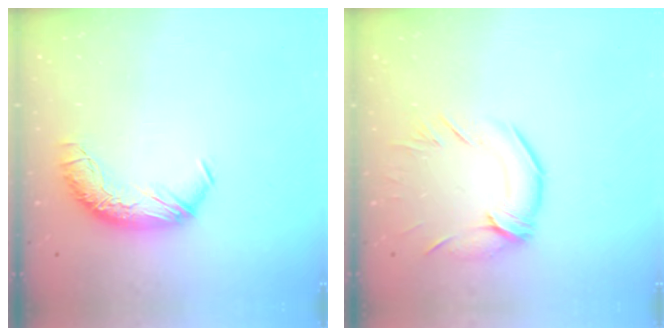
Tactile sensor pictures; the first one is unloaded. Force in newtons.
{"total": 1.4, "press": 0.8, "slide": 1.1}